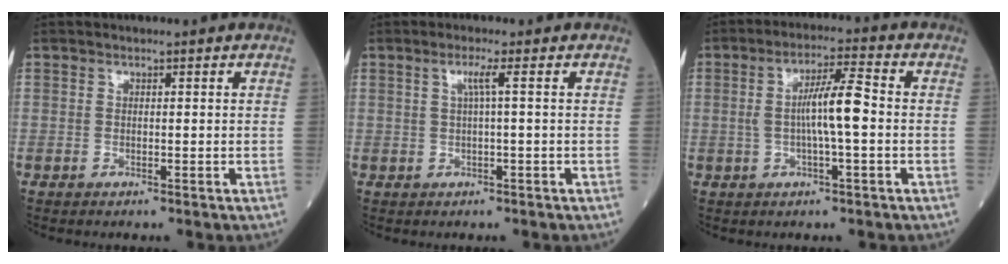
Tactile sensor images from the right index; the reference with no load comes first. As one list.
[{"total": 1.9, "force": [0.4, -0.5, 1.8], "torque": [-0.038, 0.001, 0.009]}, {"total": 7.3, "force": [-0.3, 0.5, 7.3], "torque": [-0.133, 0.011, -0.009]}]